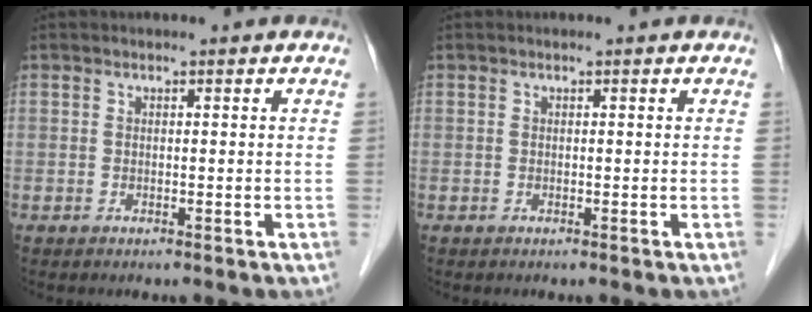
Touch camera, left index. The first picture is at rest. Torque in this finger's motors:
{"motor_torque": [0.00, 0.00, -0.01, 0.00]}